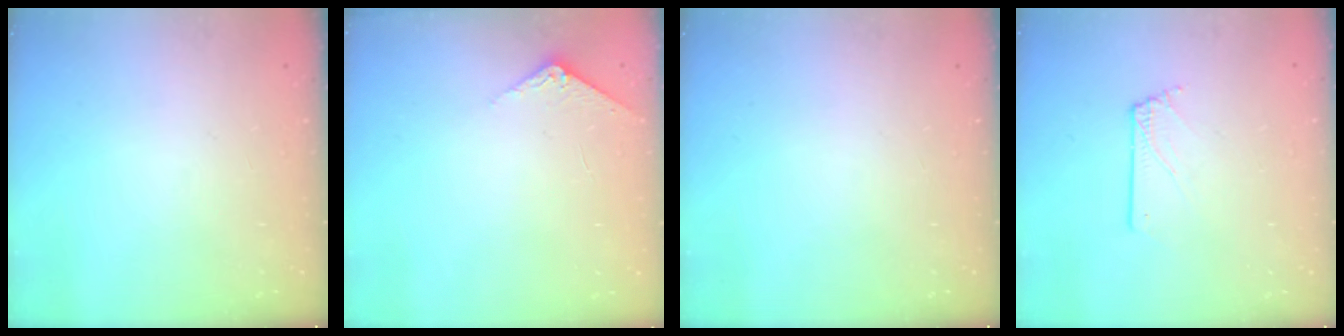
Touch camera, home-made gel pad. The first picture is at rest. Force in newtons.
{"total": 3.7, "press": 3.7, "slide": 0.4}
{"total": 0.0}
{"total": 1.3, "press": 1.3, "slide": 0.1}